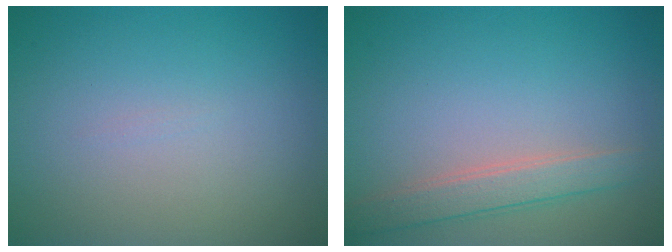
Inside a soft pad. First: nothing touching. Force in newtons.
{"total": 2.6, "press": 2.6, "slide": 0.1}